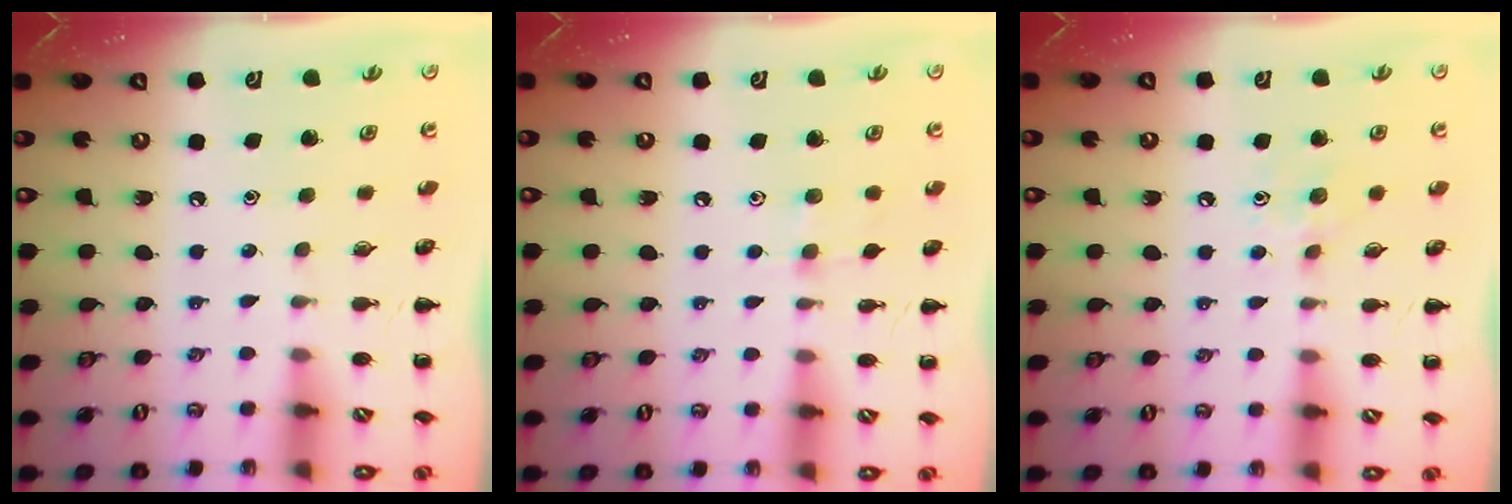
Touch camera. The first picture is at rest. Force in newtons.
{"total": 5.2, "press": 4.9, "slide": 1.7}
{"total": 6.8, "press": 6.6, "slide": 1.7}